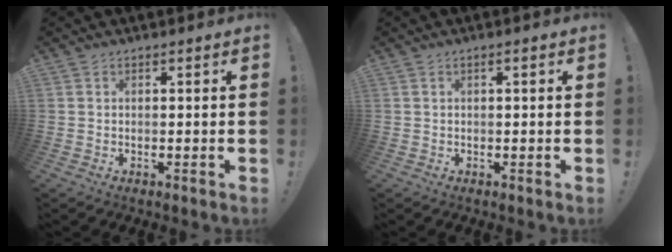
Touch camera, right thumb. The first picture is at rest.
{"total": 1.2, "force": [-0.1, -0.1, 1.2], "torque": [-0.024, 0.000, -0.002]}